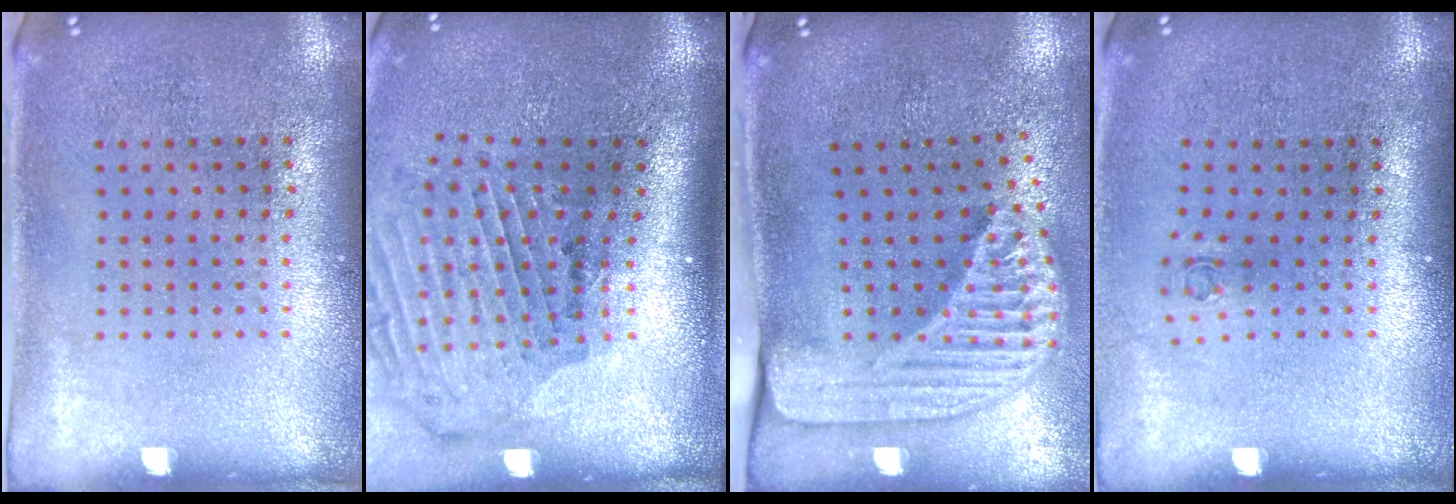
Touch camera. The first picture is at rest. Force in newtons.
{"total": 2.0, "press": 1.7, "slide": 1.1}
{"total": 2.4, "press": 1.7, "slide": 1.7}
{"total": 0.7, "press": 0.3, "slide": 0.6}